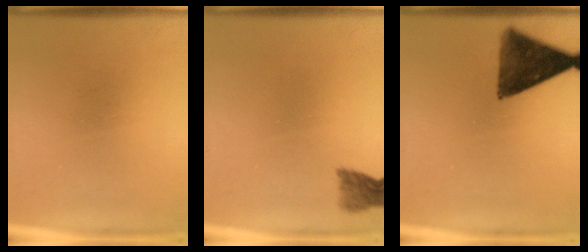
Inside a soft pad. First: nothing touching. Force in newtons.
{"total": 2.5}
{"total": 10.7}